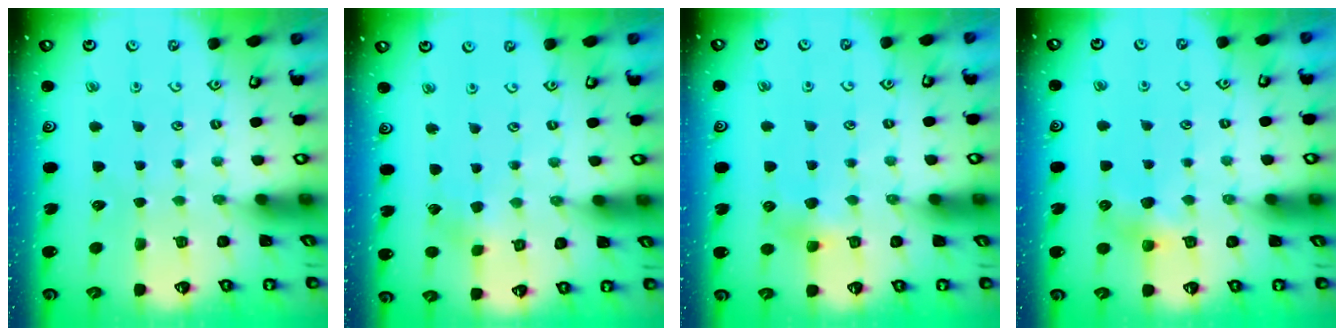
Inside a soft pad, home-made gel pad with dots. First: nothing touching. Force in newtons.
{"total": 2.8, "press": 2.8, "slide": 0.1}
{"total": 4.5, "press": 4.5, "slide": 0.6}
{"total": 5.8, "press": 5.8, "slide": 0.4}